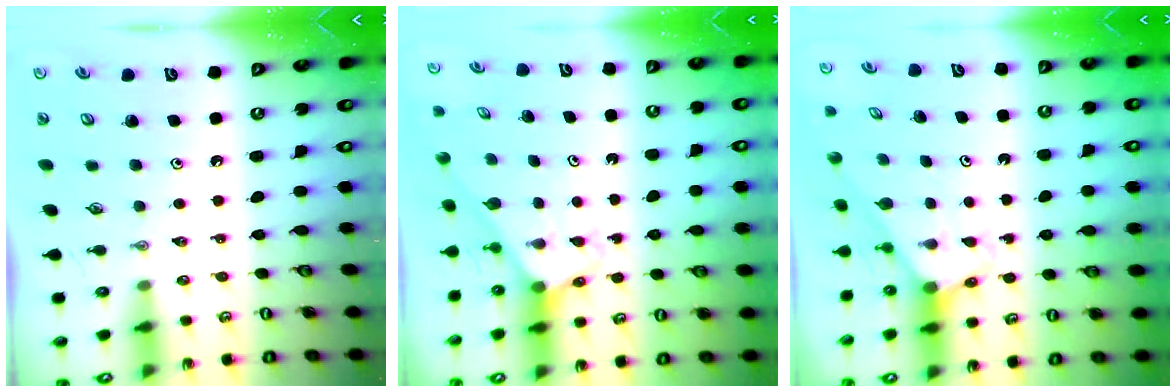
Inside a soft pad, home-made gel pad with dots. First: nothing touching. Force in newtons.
{"total": 2.6, "press": 2.6, "slide": 0.2}
{"total": 2.8, "press": 2.8, "slide": 0.1}